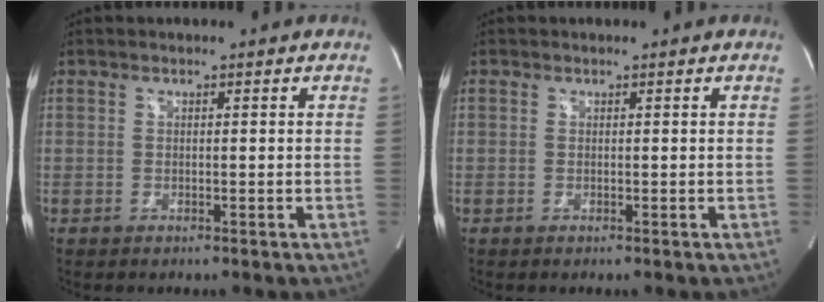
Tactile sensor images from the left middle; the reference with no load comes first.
{"total": 0.0}